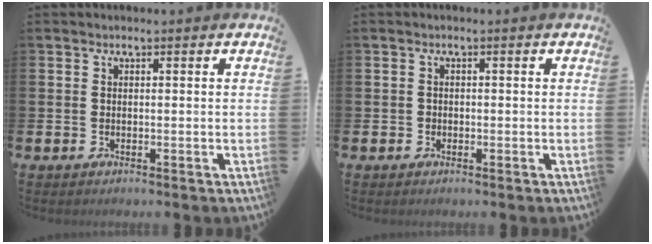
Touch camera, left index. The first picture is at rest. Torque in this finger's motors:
{"motor_torque": [-0.07, 0.05, -0.01, -0.01]}